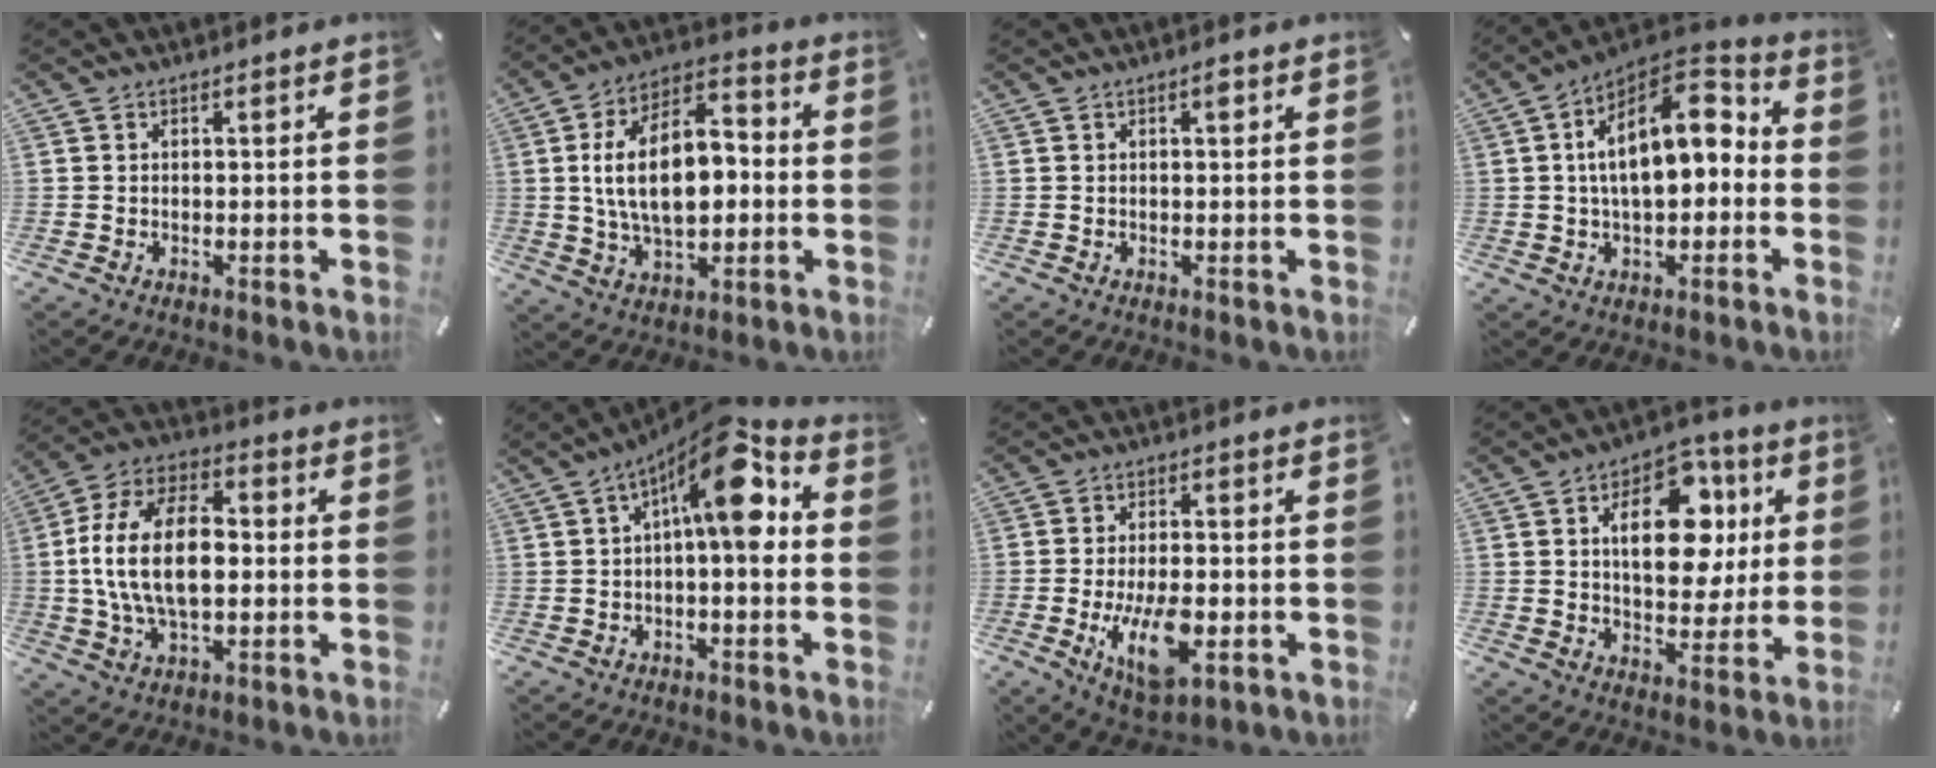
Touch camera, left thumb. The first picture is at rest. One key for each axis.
{"total": 17.1, "fx": -0.1, "fy": 10.5, "fz": 13.5, "tx": -0.252, "ty": 0.009, "tz": -0.003}
{"total": 1.5, "fx": 0.5, "fy": 0.5, "fz": 1.3, "tx": -0.018, "ty": 0.001, "tz": 0.005}
{"total": 15.4, "fx": 2.3, "fy": 9.0, "fz": 12.3, "tx": -0.198, "ty": -0.013, "tz": 0.040}
{"total": 17.2, "fx": -0.5, "fy": 10.5, "fz": 13.6, "tx": -0.288, "ty": 0.007, "tz": -0.012}
{"total": 13.7, "fx": 3.4, "fy": 5.1, "fz": 12.3, "tx": -0.184, "ty": -0.023, "tz": 0.053}
{"total": 12.3, "fx": -3.4, "fy": 6.1, "fz": 10.1, "tx": -0.175, "ty": -0.009, "tz": -0.058}
{"total": 17.1, "fx": 4.7, "fy": 10.9, "fz": 12.4, "tx": -0.172, "ty": -0.004, "tz": 0.079}